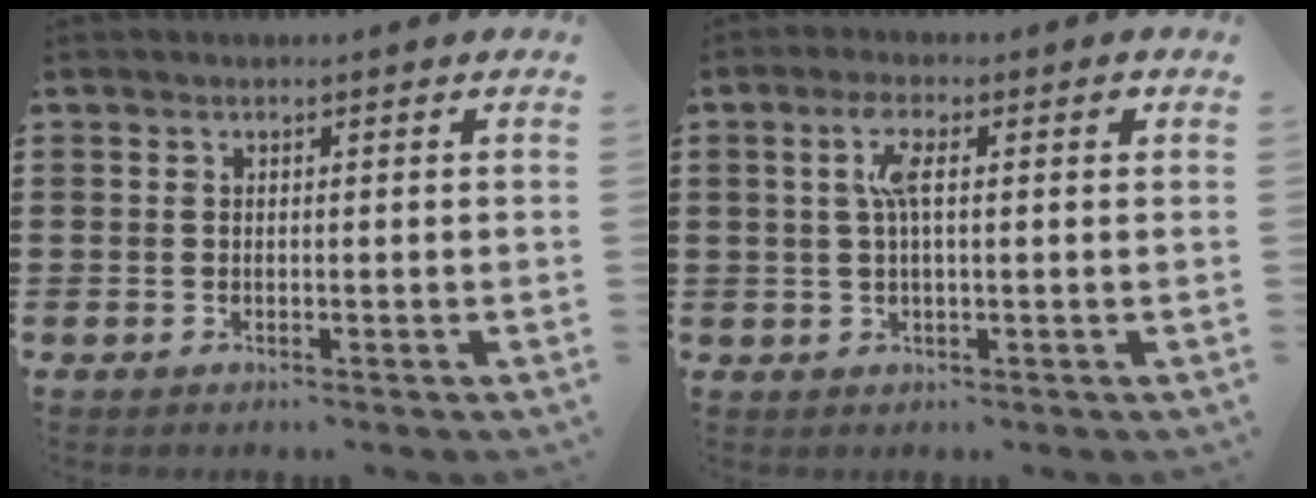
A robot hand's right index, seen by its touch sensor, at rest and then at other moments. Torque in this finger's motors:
{"motor_torque": [0.48, 0.19, 0.51, 0.11]}